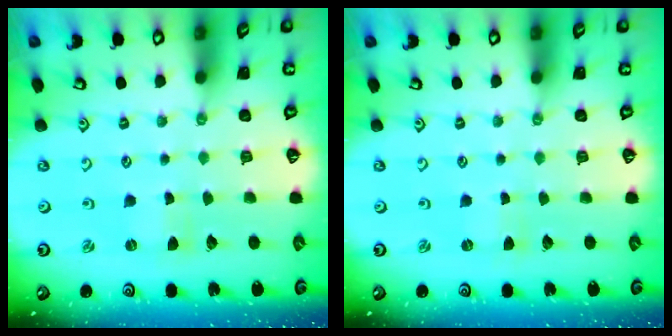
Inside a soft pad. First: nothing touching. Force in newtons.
{"total": 0.0}